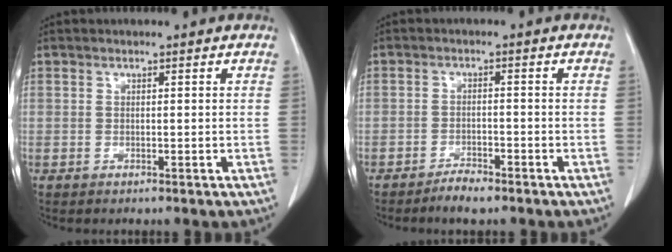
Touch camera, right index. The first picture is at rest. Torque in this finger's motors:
{"motor_torque": [0.38, -0.34, 0.24, 0.07]}